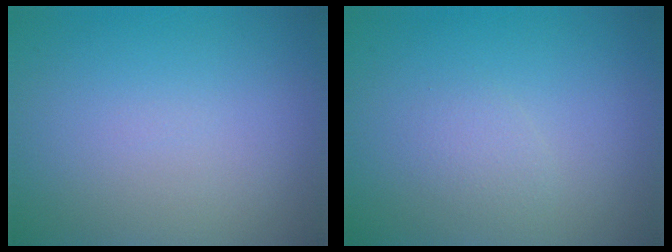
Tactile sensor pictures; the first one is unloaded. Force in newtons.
{"total": 1.1, "press": 1.1, "slide": 0.1}